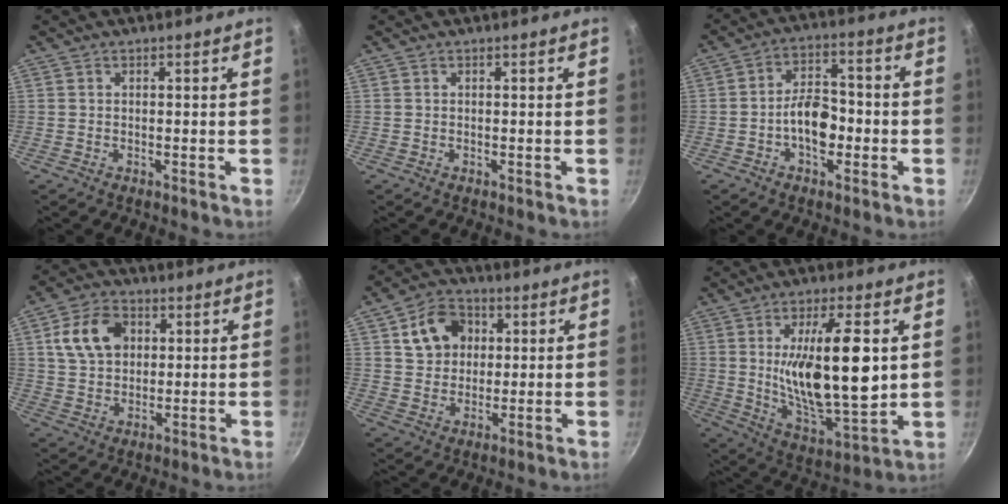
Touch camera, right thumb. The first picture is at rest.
{"total": 0.0}
{"total": 9.1, "force": [-2.3, 5.4, 6.9], "torque": [-0.086, 0.033, -0.043]}
{"total": 10.8, "force": [3.0, 8.0, 6.7], "torque": [-0.104, 0.007, 0.046]}
{"total": 10.1, "force": [2.9, 8.2, 5.2], "torque": [-0.061, 0.010, 0.044]}
{"total": 20.0, "force": [2.7, 7.3, 18.5], "torque": [-0.301, -0.027, 0.055]}